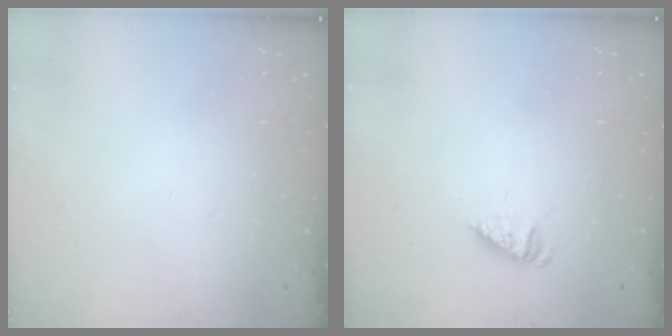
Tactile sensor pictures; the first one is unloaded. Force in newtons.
{"total": 1.5, "press": 1.5, "slide": 0.2}